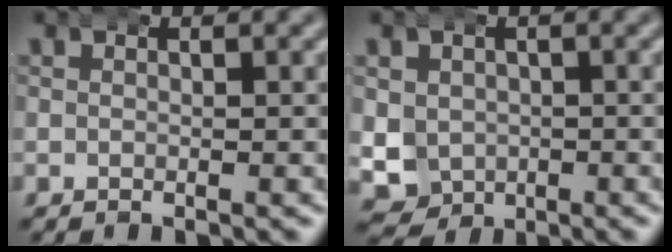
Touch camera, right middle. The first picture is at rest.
{"total": 9.0, "force": [-2.2, 8.2, 3.0], "torque": [-0.072, -0.043, -0.027]}